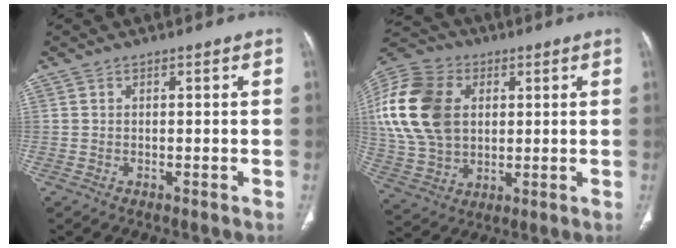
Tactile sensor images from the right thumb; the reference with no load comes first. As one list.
[{"total": 21.4, "force": [4.1, 15.4, 14.2], "torque": [-0.297, 0.004, 0.079]}]